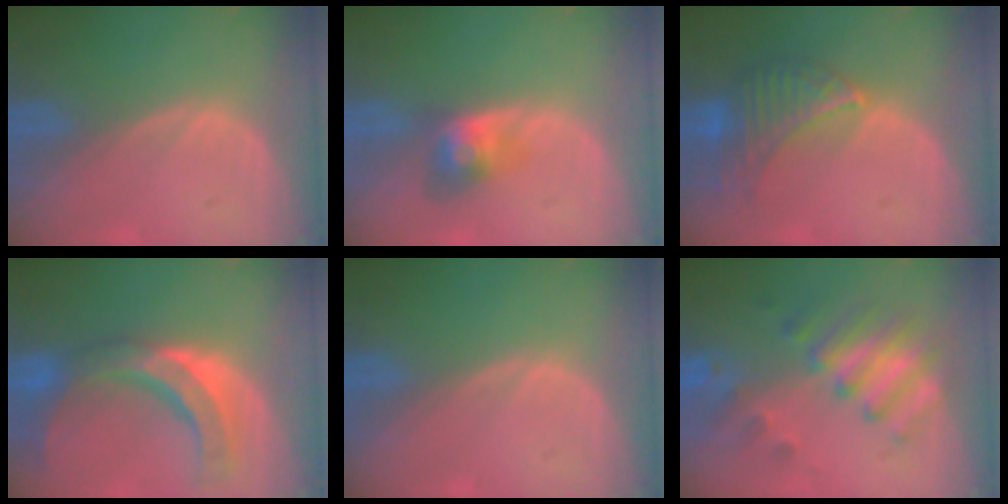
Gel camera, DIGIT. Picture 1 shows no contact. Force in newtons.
{"total": 3.9, "press": 3.9, "slide": 0.2}
{"total": 7.6, "press": 7.0, "slide": 2.9}
{"total": 10.6, "press": 9.3, "slide": 5.1}
{"total": 0.0}
{"total": 7.5, "press": 7.4, "slide": 1.1}